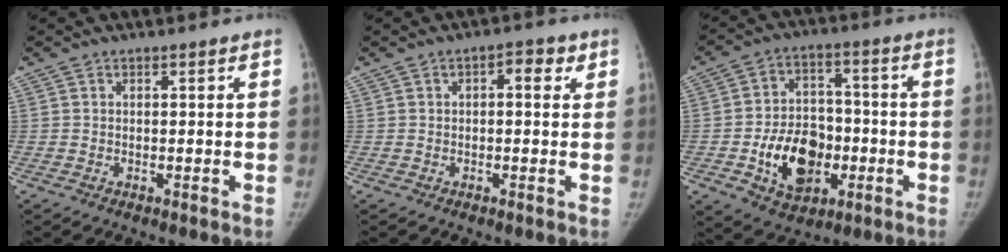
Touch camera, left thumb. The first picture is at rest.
{"total": 3.4, "force": [1.1, 1.8, 2.7], "torque": [-0.016, 0.006, 0.008]}
{"total": 13.8, "force": [-4.4, 10.0, 8.5], "torque": [-0.092, 0.024, -0.067]}